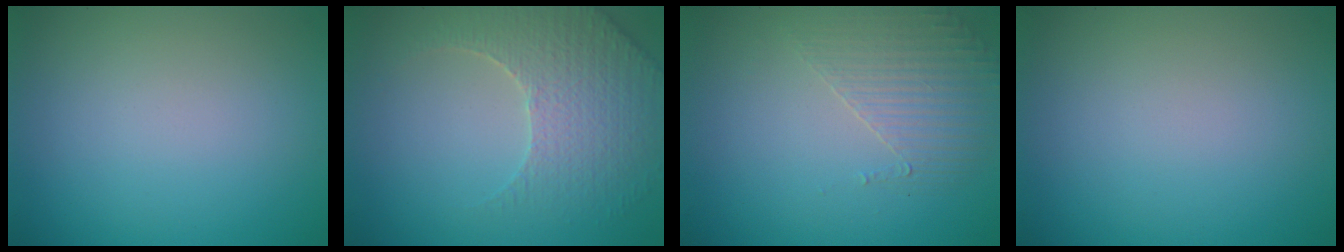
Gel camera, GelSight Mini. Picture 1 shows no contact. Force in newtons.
{"total": 3.8, "press": 3.7, "slide": 0.8}
{"total": 1.8, "press": 1.2, "slide": 1.3}
{"total": 0.0}